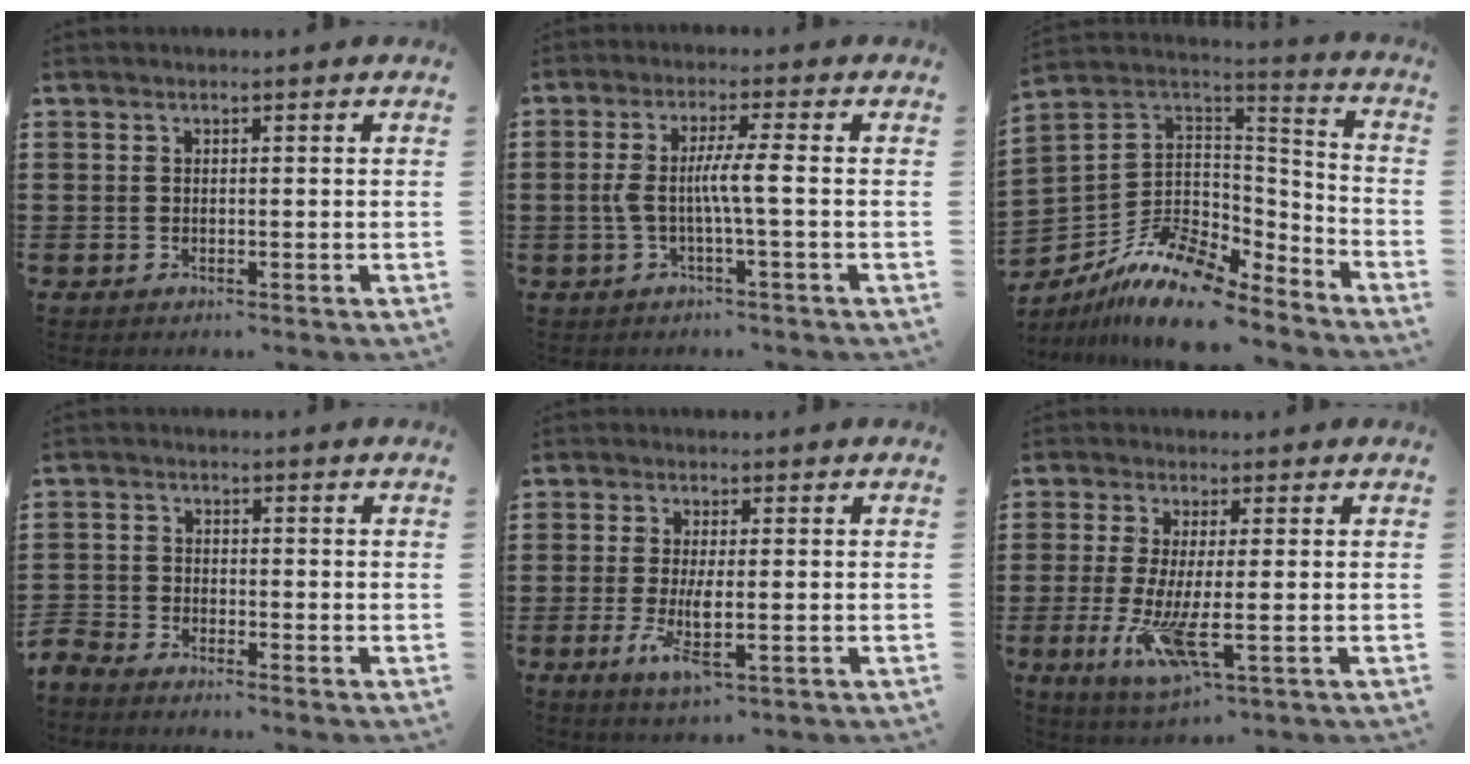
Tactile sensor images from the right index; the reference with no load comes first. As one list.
[{"total": 5.2, "force": [-0.6, -0.2, 5.1], "torque": [-0.110, -0.010, -0.022]}, {"total": 11.6, "force": [-8.5, 5.3, 5.7], "torque": [-0.125, 0.017, -0.161]}, {"total": 2.8, "force": [-2.8, 0.2, -0.2], "torque": [-0.011, -0.004, -0.064]}, {"total": 5.4, "force": [-1.3, 1.4, 5.1], "torque": [-0.114, -0.017, -0.028]}, {"total": 8.2, "force": [-1.8, 1.3, 7.9], "torque": [-0.173, -0.030, -0.031]}]